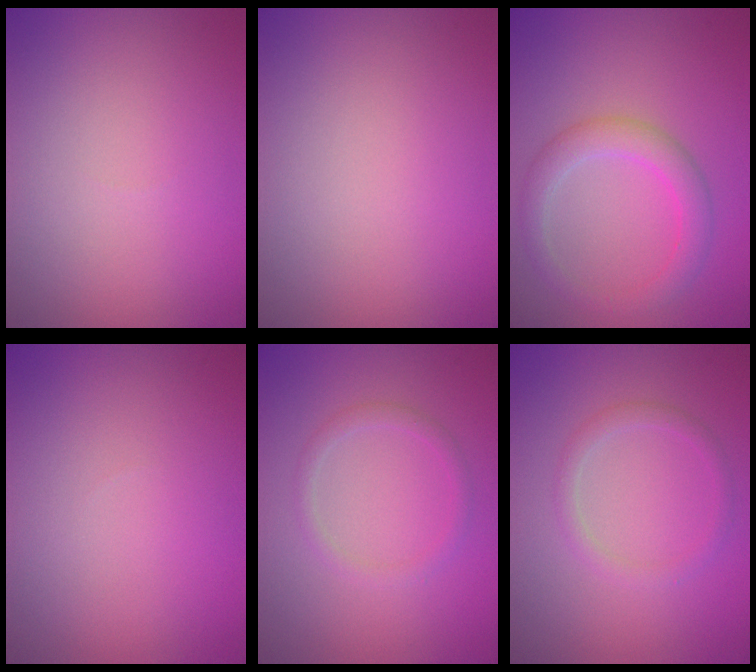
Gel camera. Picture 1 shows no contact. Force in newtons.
{"total": 0.0}
{"total": 3.1, "press": 3.1, "slide": 0.1}
{"total": 0.0}
{"total": 1.3, "press": 1.3, "slide": 0.1}
{"total": 1.5, "press": 1.5, "slide": 0.1}